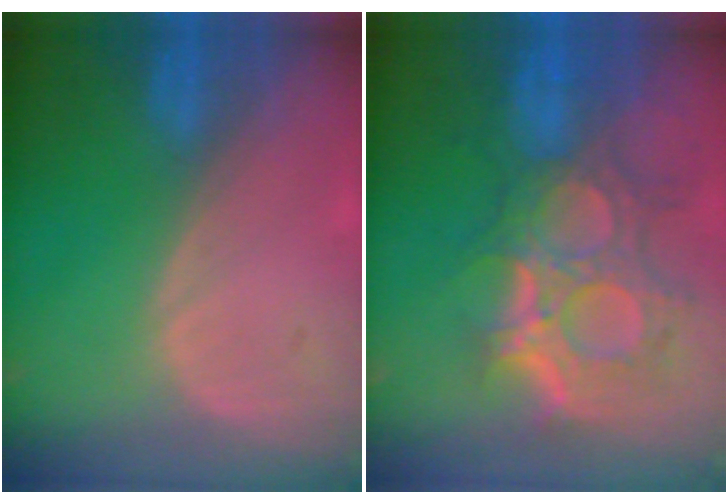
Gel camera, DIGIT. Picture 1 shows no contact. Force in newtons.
{"total": 12.0, "press": 10.8, "slide": 5.3}